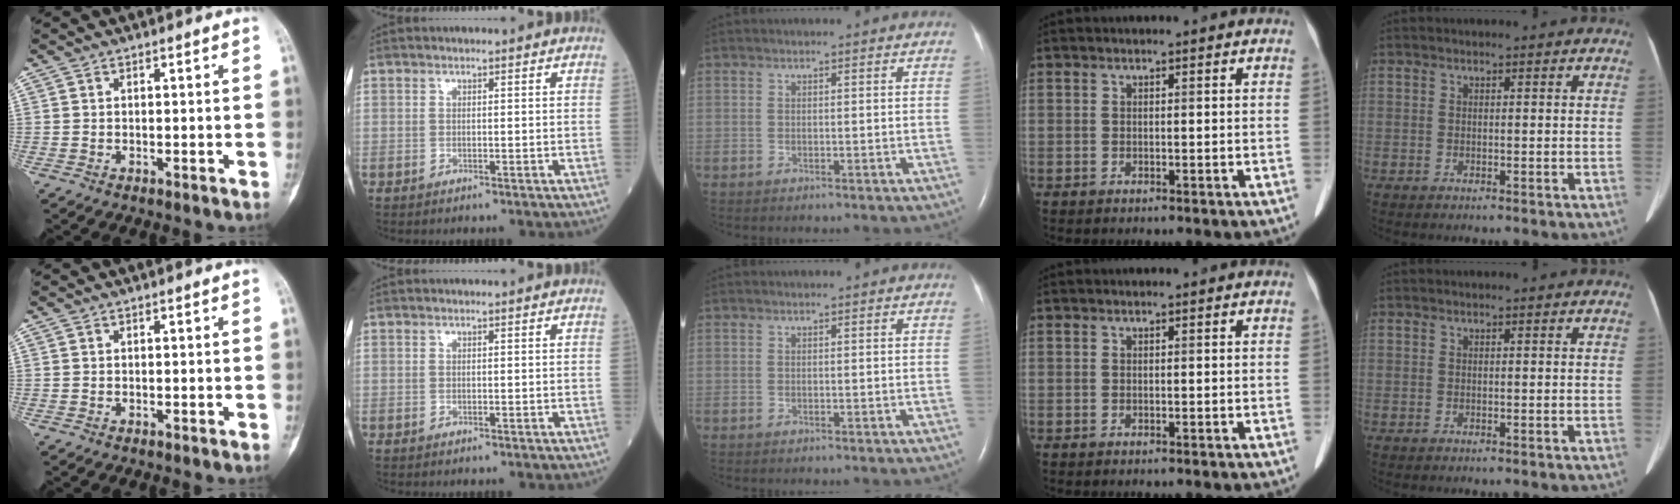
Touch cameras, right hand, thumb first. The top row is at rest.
{}